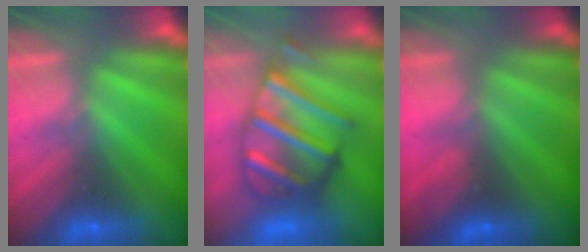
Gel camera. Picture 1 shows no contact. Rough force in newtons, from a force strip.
{"total": 8.1}
{"total": 4.4}